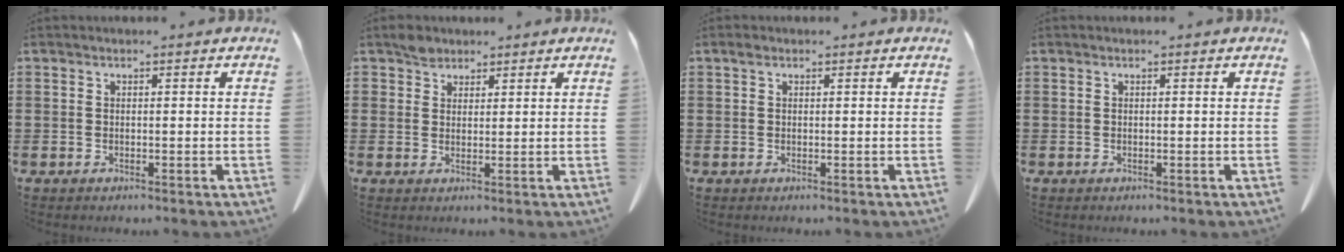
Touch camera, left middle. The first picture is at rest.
{"total": 2.5, "force": [2.1, 1.3, 0.3], "torque": [-0.013, 0.004, 0.041]}
{"total": 0.8, "force": [0.4, 0.5, 0.5], "torque": [-0.012, 0.006, 0.006]}
{"total": 0.0}